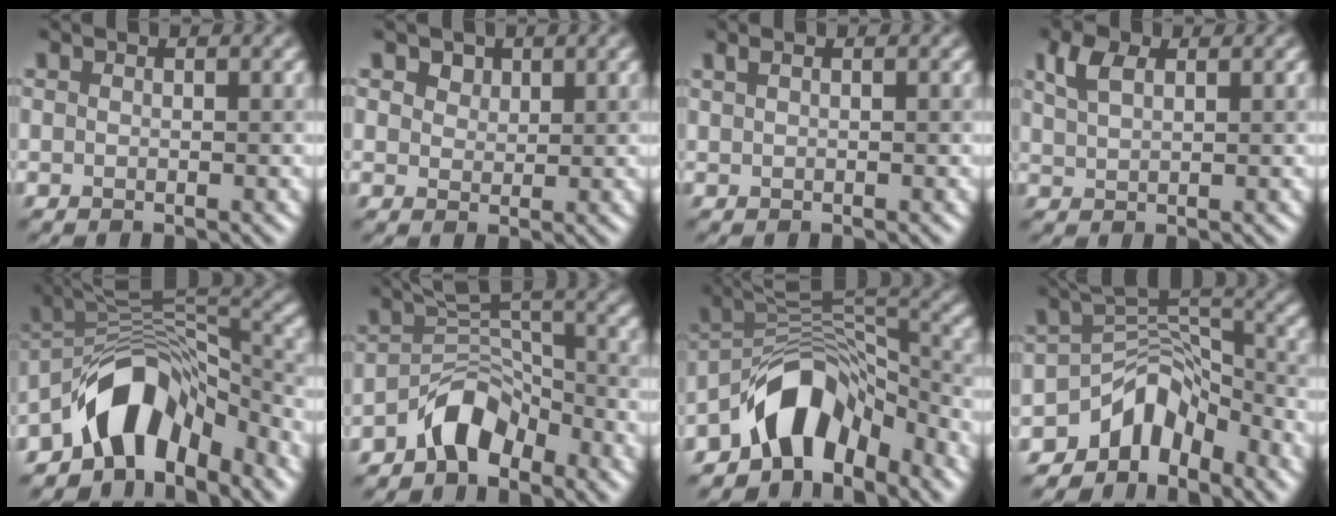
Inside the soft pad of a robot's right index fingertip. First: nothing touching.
{"total": 2.3, "force": [1.5, 1.5, 0.8], "torque": [-0.023, -0.004, 0.027]}
{"total": 0.6, "force": [0.3, 0.2, 0.5], "torque": [-0.010, 0.002, 0.007]}
{"total": 2.4, "force": [1.4, 1.2, 1.6], "torque": [-0.036, 0.003, 0.033]}
{"total": 9.0, "force": [-5.6, 4.5, 5.5], "torque": [-0.060, 0.013, -0.106]}
{"total": 4.4, "force": [-3.2, 2.1, 2.1], "torque": [-0.026, 0.015, -0.064]}
{"total": 8.2, "force": [-5.5, 4.0, 4.6], "torque": [-0.048, 0.008, -0.105]}
{"total": 6.7, "force": [-4.8, 3.5, 3.0], "torque": [-0.019, 0.004, -0.093]}